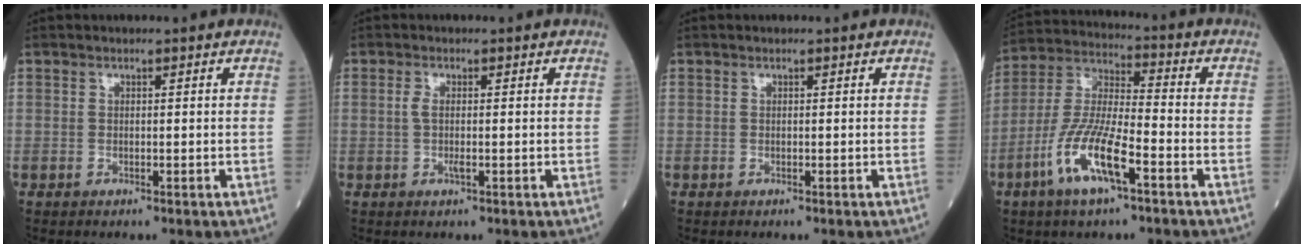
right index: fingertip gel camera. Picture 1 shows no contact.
{"total": 1.9, "force": [-0.1, 0.5, 1.8], "torque": [-0.041, -0.001, -0.003]}
{"total": 0.0}
{"total": 12.1, "force": [-5.6, 2.3, 10.5], "torque": [-0.218, -0.005, -0.109]}